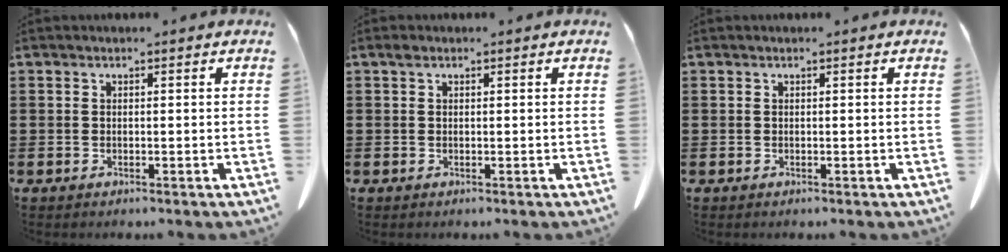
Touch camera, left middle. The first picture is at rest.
{"total": 0.7, "force": [0.4, 0.5, 0.3], "torque": [-0.009, 0.002, 0.010]}
{"total": 0.0}